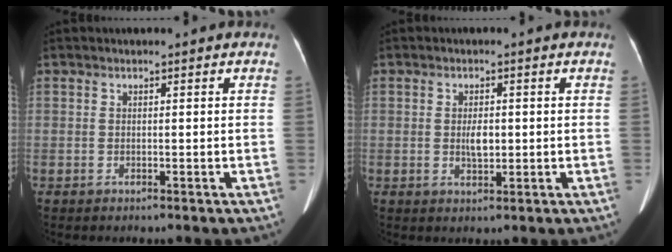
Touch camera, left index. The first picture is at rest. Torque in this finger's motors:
{"motor_torque": [0.99, 0.10, 0.58, 0.11]}